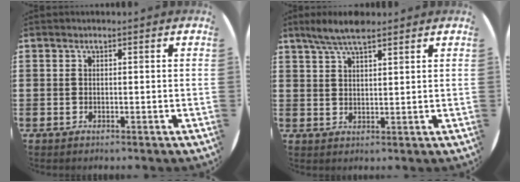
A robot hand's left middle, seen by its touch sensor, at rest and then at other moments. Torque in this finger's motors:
{"motor_torque": [0.57, -0.50, 0.10, 0.07]}